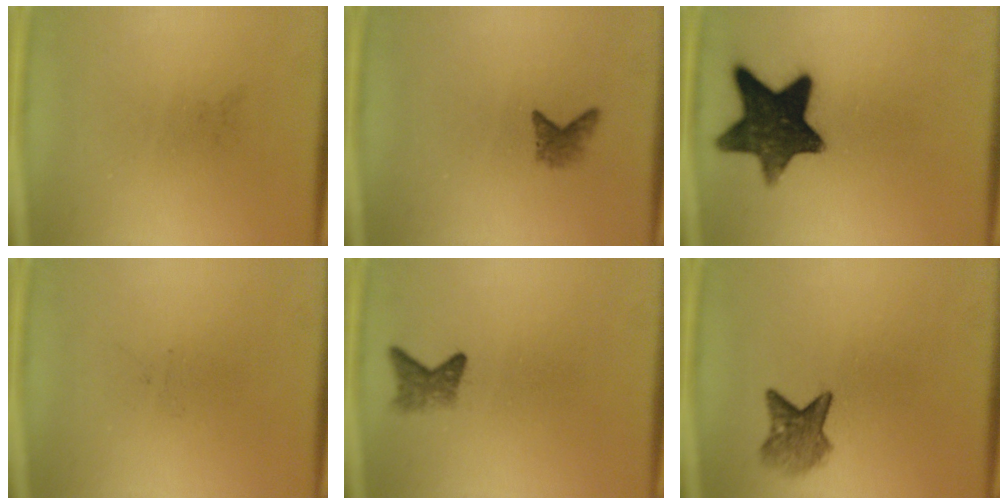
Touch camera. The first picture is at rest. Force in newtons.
{"total": 1.8}
{"total": 14.1}
{"total": 0.0}
{"total": 2.4}
{"total": 4.0}